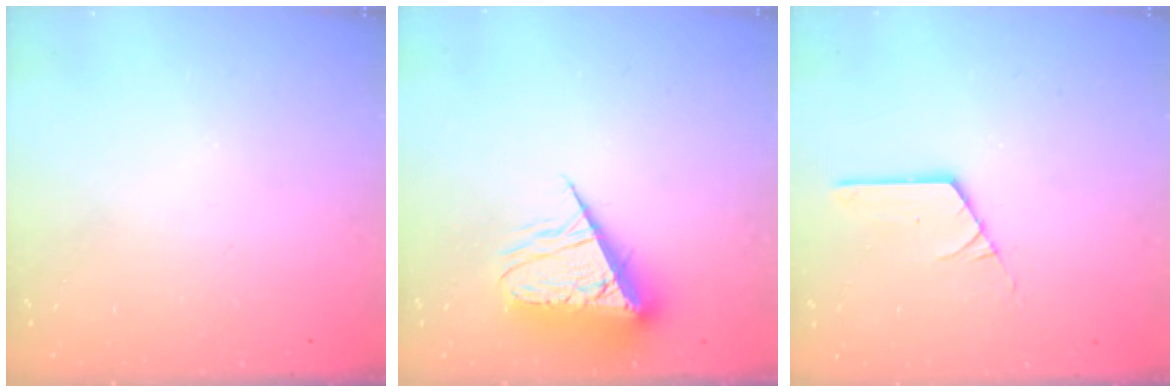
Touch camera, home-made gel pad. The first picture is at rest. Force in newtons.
{"total": 9.9, "press": 9.8, "slide": 0.7}
{"total": 2.7, "press": 2.7, "slide": 0.1}